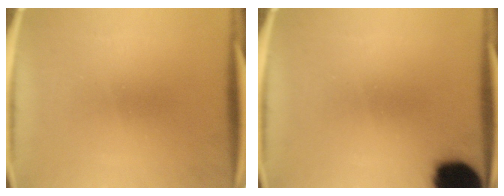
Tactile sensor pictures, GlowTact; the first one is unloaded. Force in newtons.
{"total": 16.8}